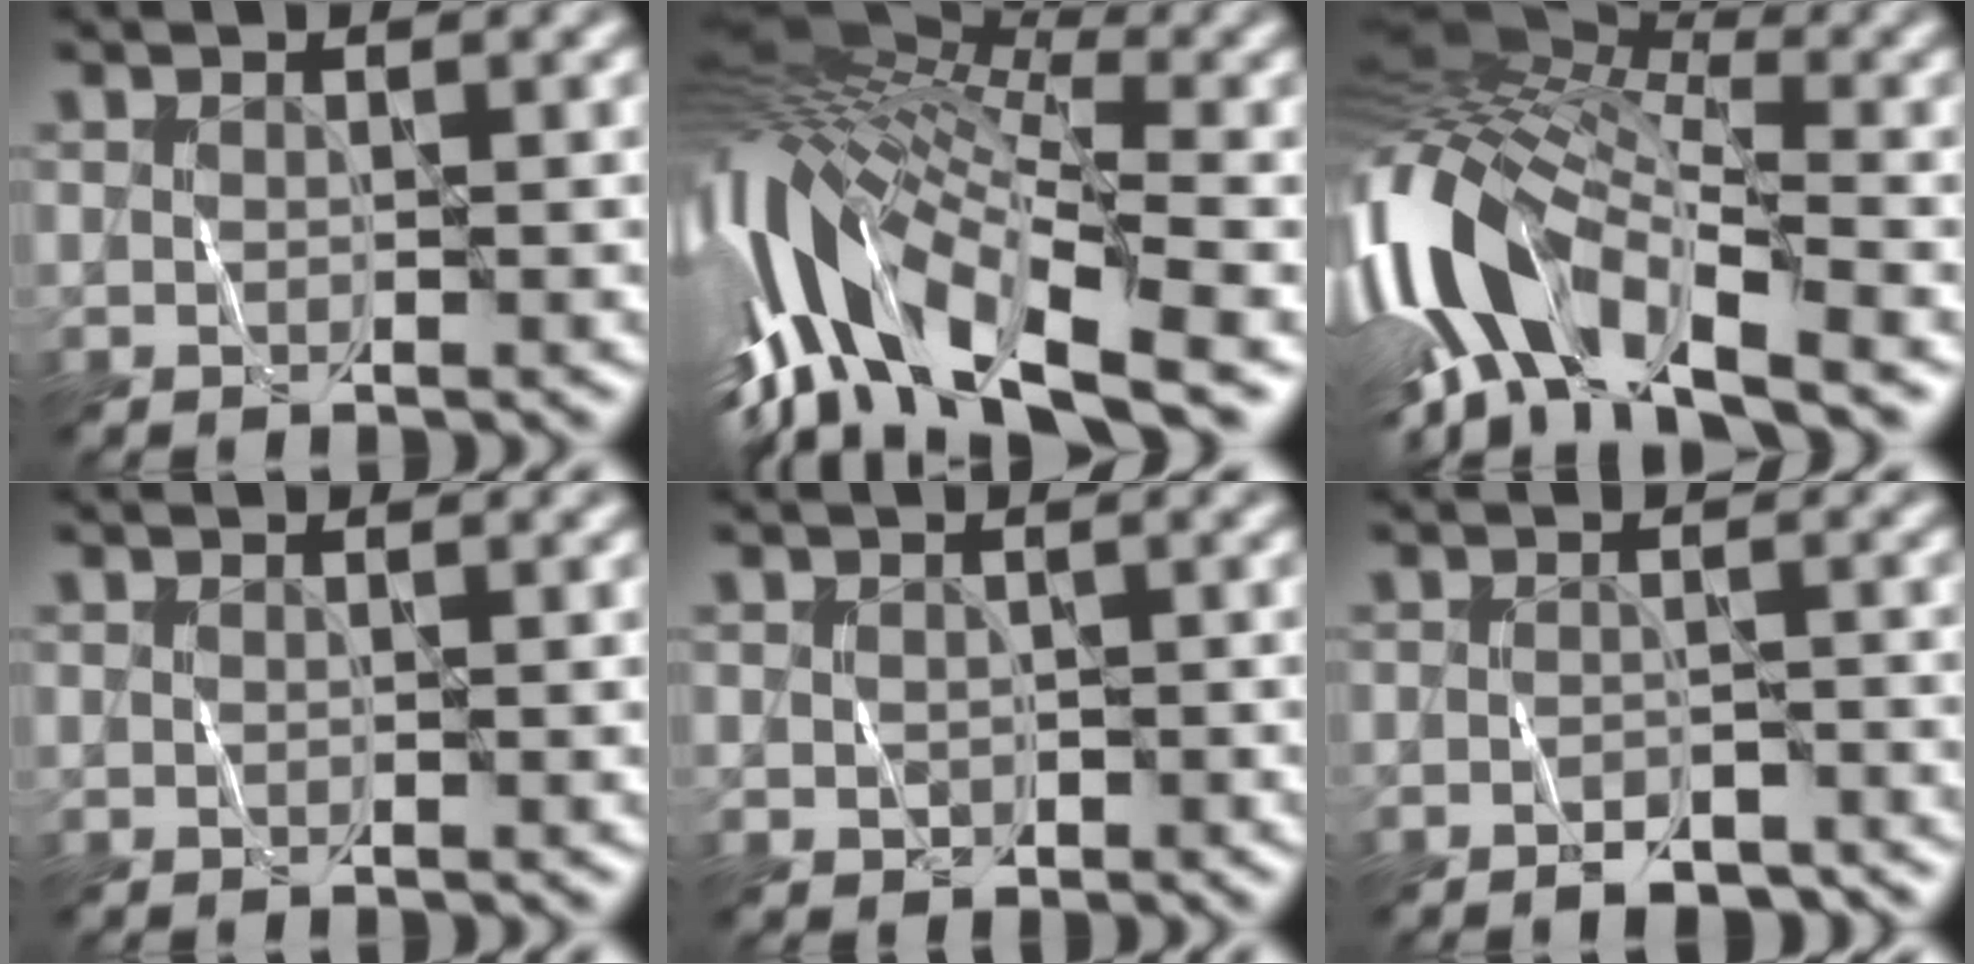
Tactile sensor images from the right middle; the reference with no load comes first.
{"total": 14.5, "force": [-3.0, 6.5, 12.7], "torque": [-0.267, 0.014, -0.050]}
{"total": 14.3, "force": [-4.4, 6.1, 12.1], "torque": [-0.252, 0.018, -0.084]}
{"total": 0.0}
{"total": 1.3, "force": [-0.4, 1.1, 0.6], "torque": [-0.007, -0.006, -0.008]}
{"total": 3.0, "force": [-2.7, 1.0, 1.0], "torque": [-0.010, 0.000, -0.038]}